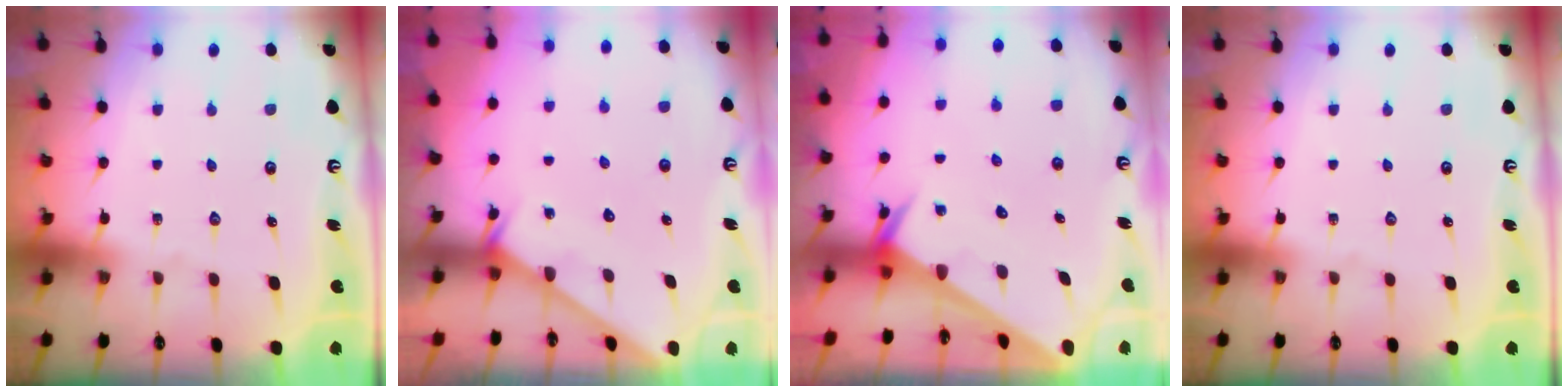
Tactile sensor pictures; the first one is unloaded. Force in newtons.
{"total": 2.9, "press": 2.9, "slide": 0.1}
{"total": 2.5, "press": 2.5, "slide": 0.1}
{"total": 0.0}